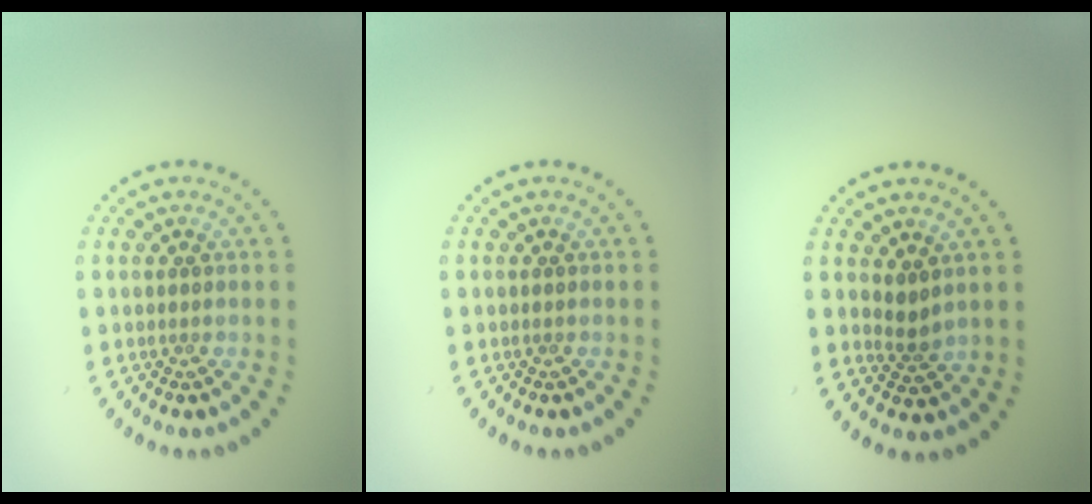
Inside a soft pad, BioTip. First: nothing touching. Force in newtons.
{"total": 0.0}
{"total": 1.7, "press": 1.3, "slide": 1.0}